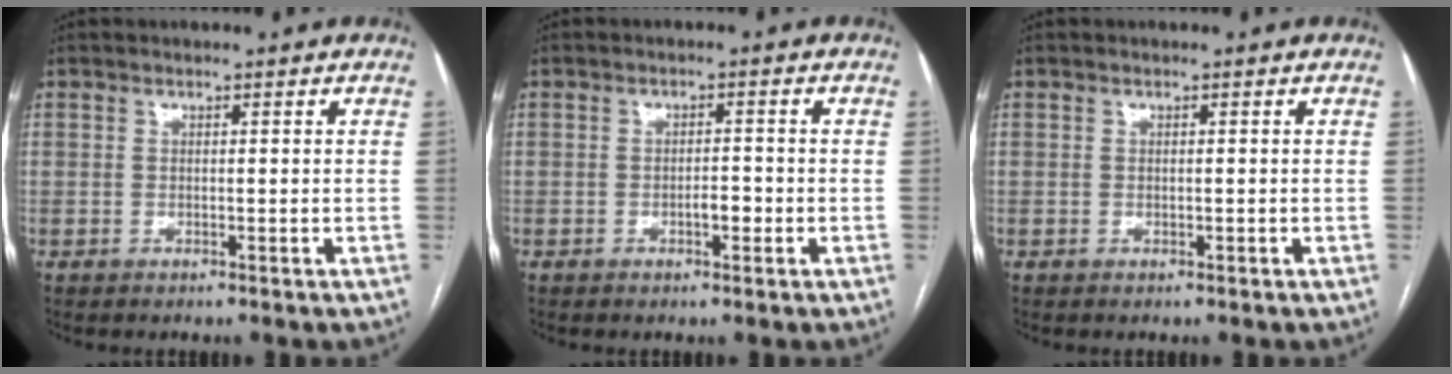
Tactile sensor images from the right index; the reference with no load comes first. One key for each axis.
{"total": 2.2, "fx": -0.9, "fy": 0.9, "fz": 1.9, "tx": -0.026, "ty": 0.004, "tz": -0.014}
{"total": 0.0}